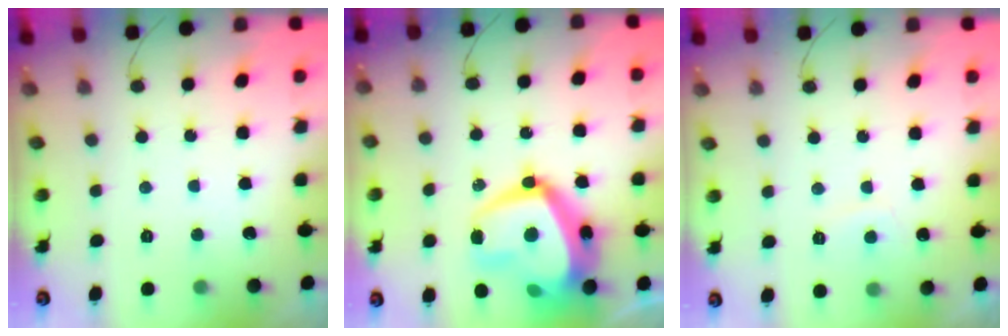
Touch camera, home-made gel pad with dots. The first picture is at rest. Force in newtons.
{"total": 23.4, "press": 23.3, "slide": 2.0}
{"total": 2.8, "press": 2.7, "slide": 0.9}